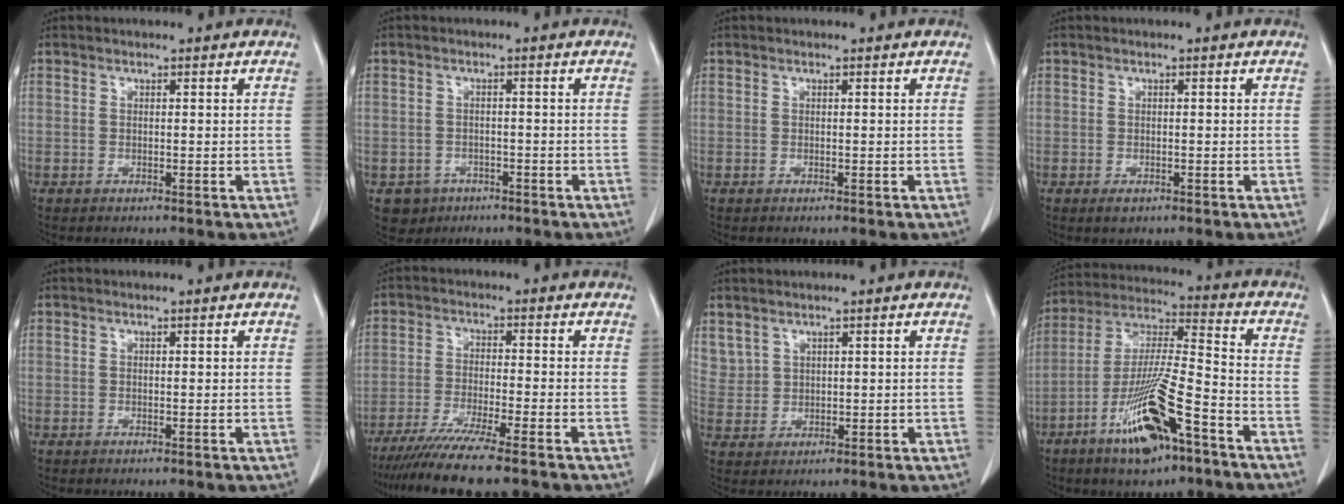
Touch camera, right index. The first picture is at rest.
{"total": 3.7, "force": [-1.9, 3.2, 0.2], "torque": [-0.002, 0.010, -0.022]}
{"total": 0.0}
{"total": 1.2, "force": [-0.6, 0.7, 0.7], "torque": [-0.008, 0.000, -0.004]}
{"total": 0.0}
{"total": 10.3, "force": [-8.3, -0.9, 6.0], "torque": [-0.091, -0.031, -0.135]}
{"total": 4.1, "force": [2.7, 3.0, 0.7], "torque": [-0.015, 0.006, 0.067]}
{"total": 15.7, "force": [-8.3, 2.9, 13.0], "torque": [-0.255, -0.011, -0.144]}